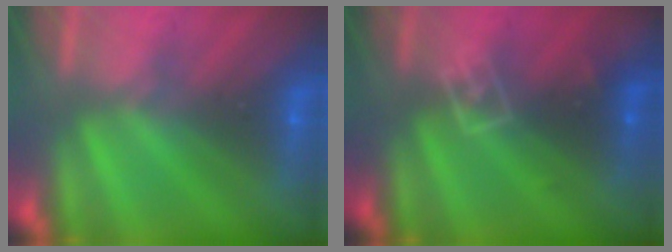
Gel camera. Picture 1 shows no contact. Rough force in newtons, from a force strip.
{"total": 2.8}